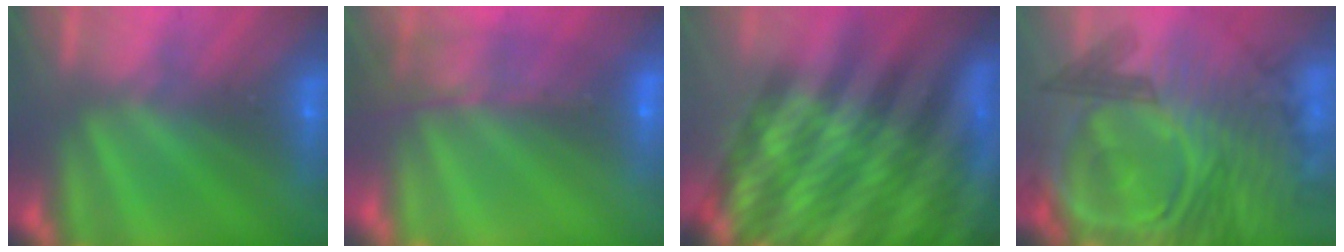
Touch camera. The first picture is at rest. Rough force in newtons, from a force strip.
{"total": 9.5}
{"total": 6.7}
{"total": 7.7}